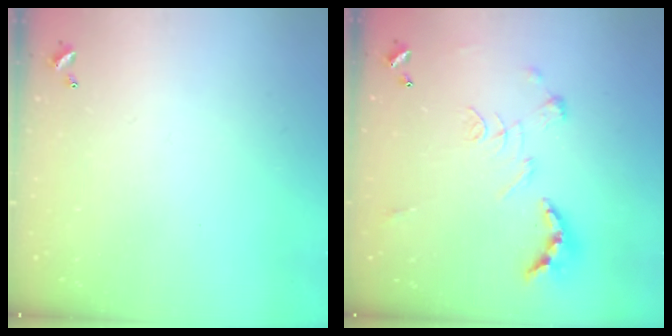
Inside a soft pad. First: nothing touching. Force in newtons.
{"total": 2.5, "press": 2.0, "slide": 1.5}